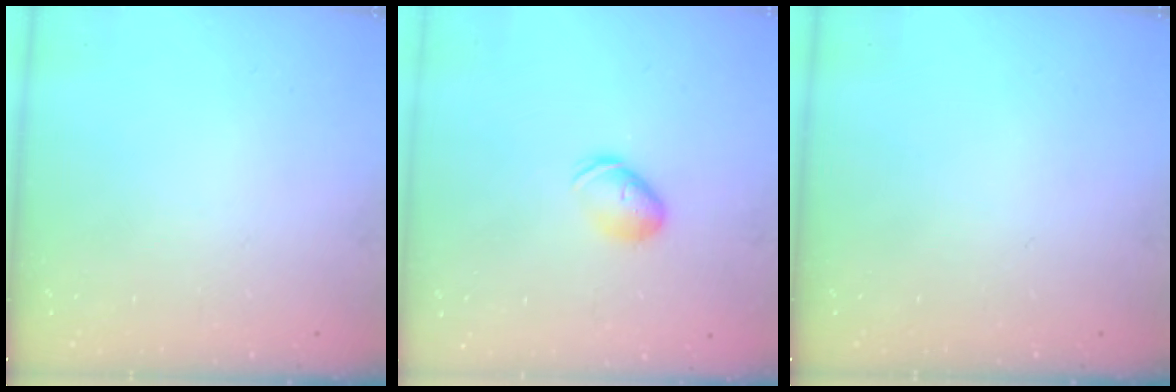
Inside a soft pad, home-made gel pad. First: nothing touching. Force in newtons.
{"total": 7.2, "press": 7.2, "slide": 0.8}
{"total": 0.0}